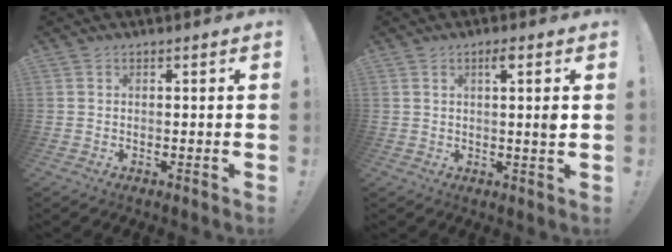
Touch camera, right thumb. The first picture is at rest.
{"total": 3.9, "force": [0.9, -0.4, 3.8], "torque": [-0.059, -0.005, 0.007]}